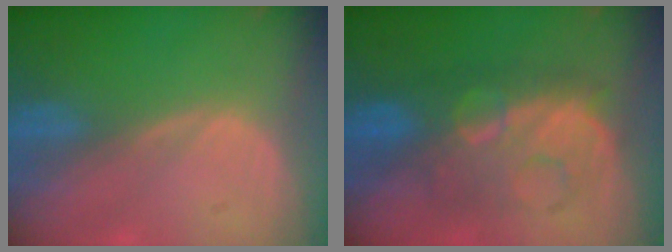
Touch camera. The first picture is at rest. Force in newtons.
{"total": 8.8, "press": 8.8, "slide": 0.4}